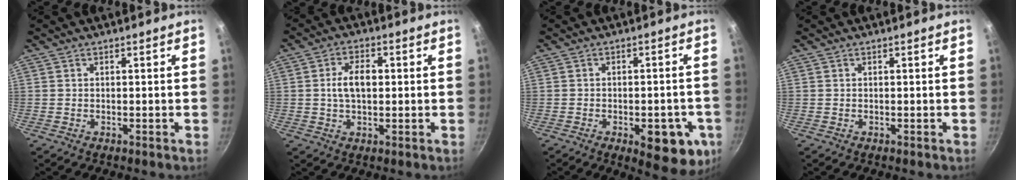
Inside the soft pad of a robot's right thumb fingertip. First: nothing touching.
{"total": 6.3, "force": [0.5, 3.6, 5.1], "torque": [-0.091, 0.011, 0.007]}
{"total": 11.2, "force": [-4.5, 4.7, 9.1], "torque": [-0.086, 0.012, -0.049]}
{"total": 0.0}